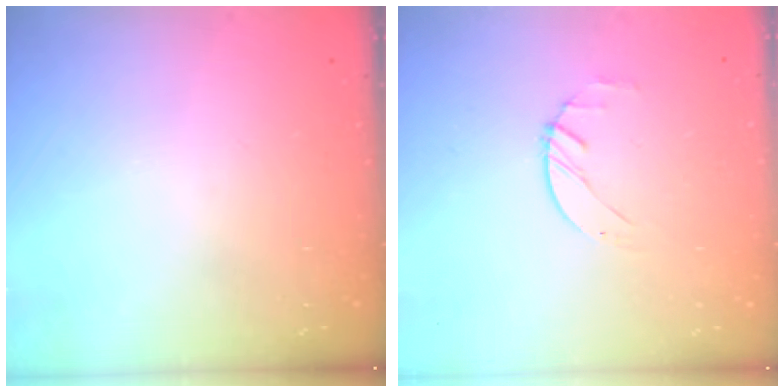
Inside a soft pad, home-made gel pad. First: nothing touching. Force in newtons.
{"total": 1.2, "press": 1.2, "slide": 0.2}